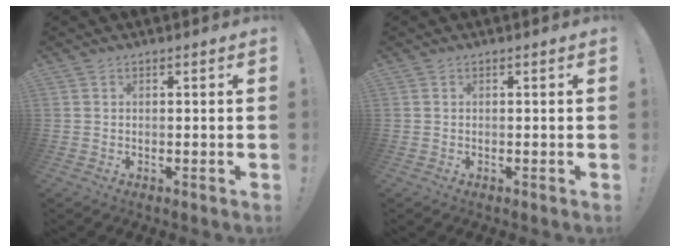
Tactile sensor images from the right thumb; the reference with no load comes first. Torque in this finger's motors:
{"motor_torque": [0.00, 0.00, 0.00, 0.00, 0.00]}